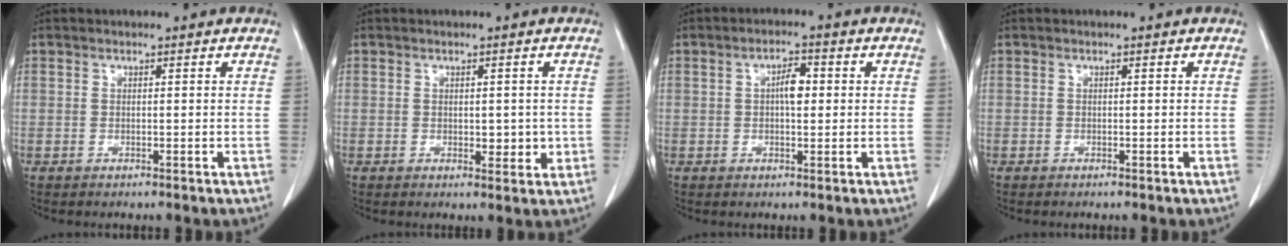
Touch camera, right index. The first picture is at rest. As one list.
[{"total": 3.0, "force": [-0.2, 1.8, 2.4], "torque": [-0.023, -0.002, 0.003]}, {"total": 3.5, "force": [0.3, 1.6, 3.1], "torque": [-0.052, 0.008, 0.005]}, {"total": 0.0}]